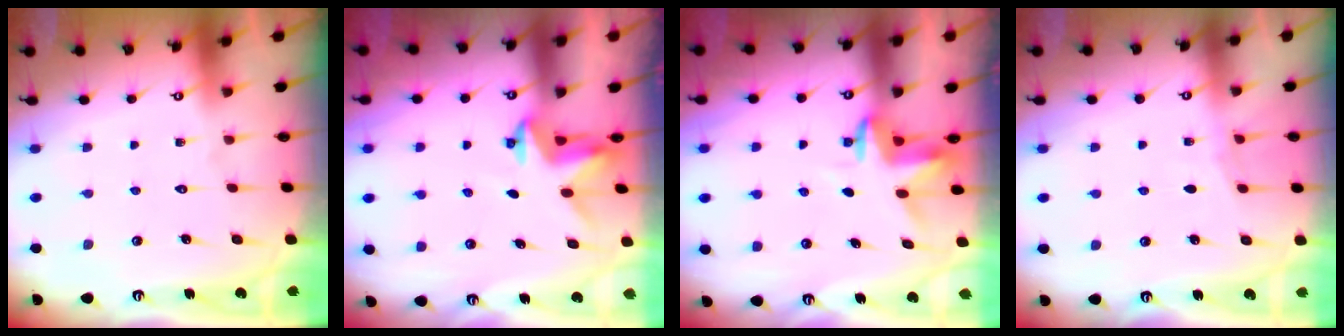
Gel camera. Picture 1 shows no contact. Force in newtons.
{"total": 2.9, "press": 2.9, "slide": 0.1}
{"total": 3.5, "press": 3.5, "slide": 0.2}
{"total": 3.8, "press": 3.7, "slide": 0.5}